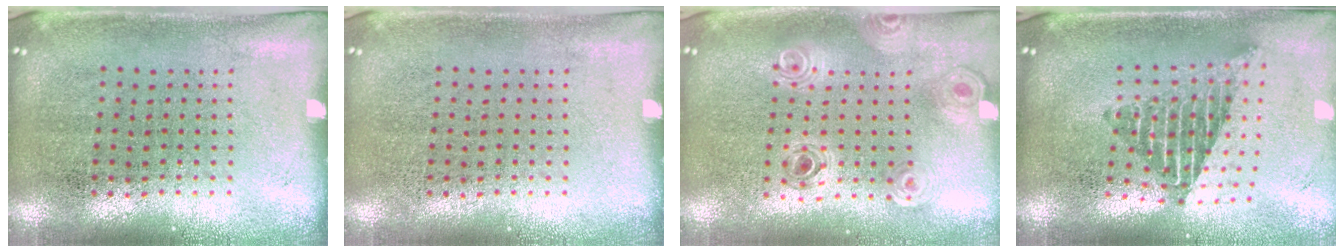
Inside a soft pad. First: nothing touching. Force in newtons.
{"total": 0.0}
{"total": 0.8, "press": 0.8, "slide": 0.1}
{"total": 2.1, "press": 1.6, "slide": 1.4}